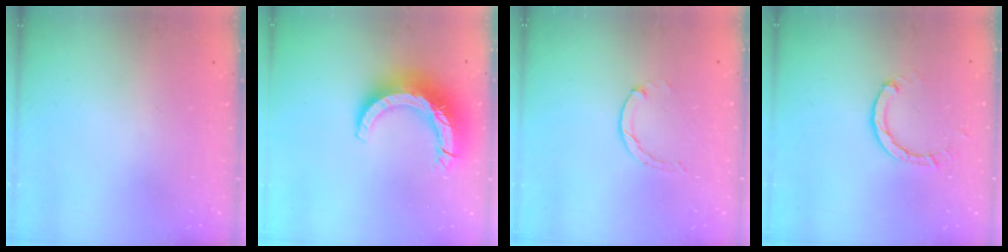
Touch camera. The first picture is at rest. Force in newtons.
{"total": 14.0, "press": 13.9, "slide": 1.3}
{"total": 0.8, "press": 0.7, "slide": 0.2}
{"total": 3.0, "press": 3.0, "slide": 0.3}